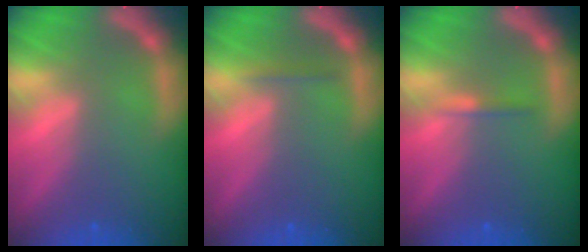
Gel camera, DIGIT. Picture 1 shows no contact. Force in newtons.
{"total": 0.9}
{"total": 0.9}